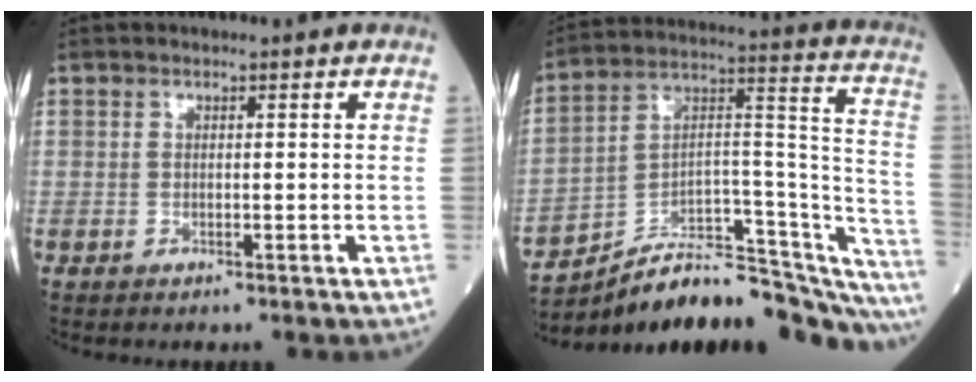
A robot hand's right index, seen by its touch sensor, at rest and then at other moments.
{"total": 26.4, "force": [-22.9, 6.0, 11.8], "torque": [-0.121, 0.048, -0.334]}